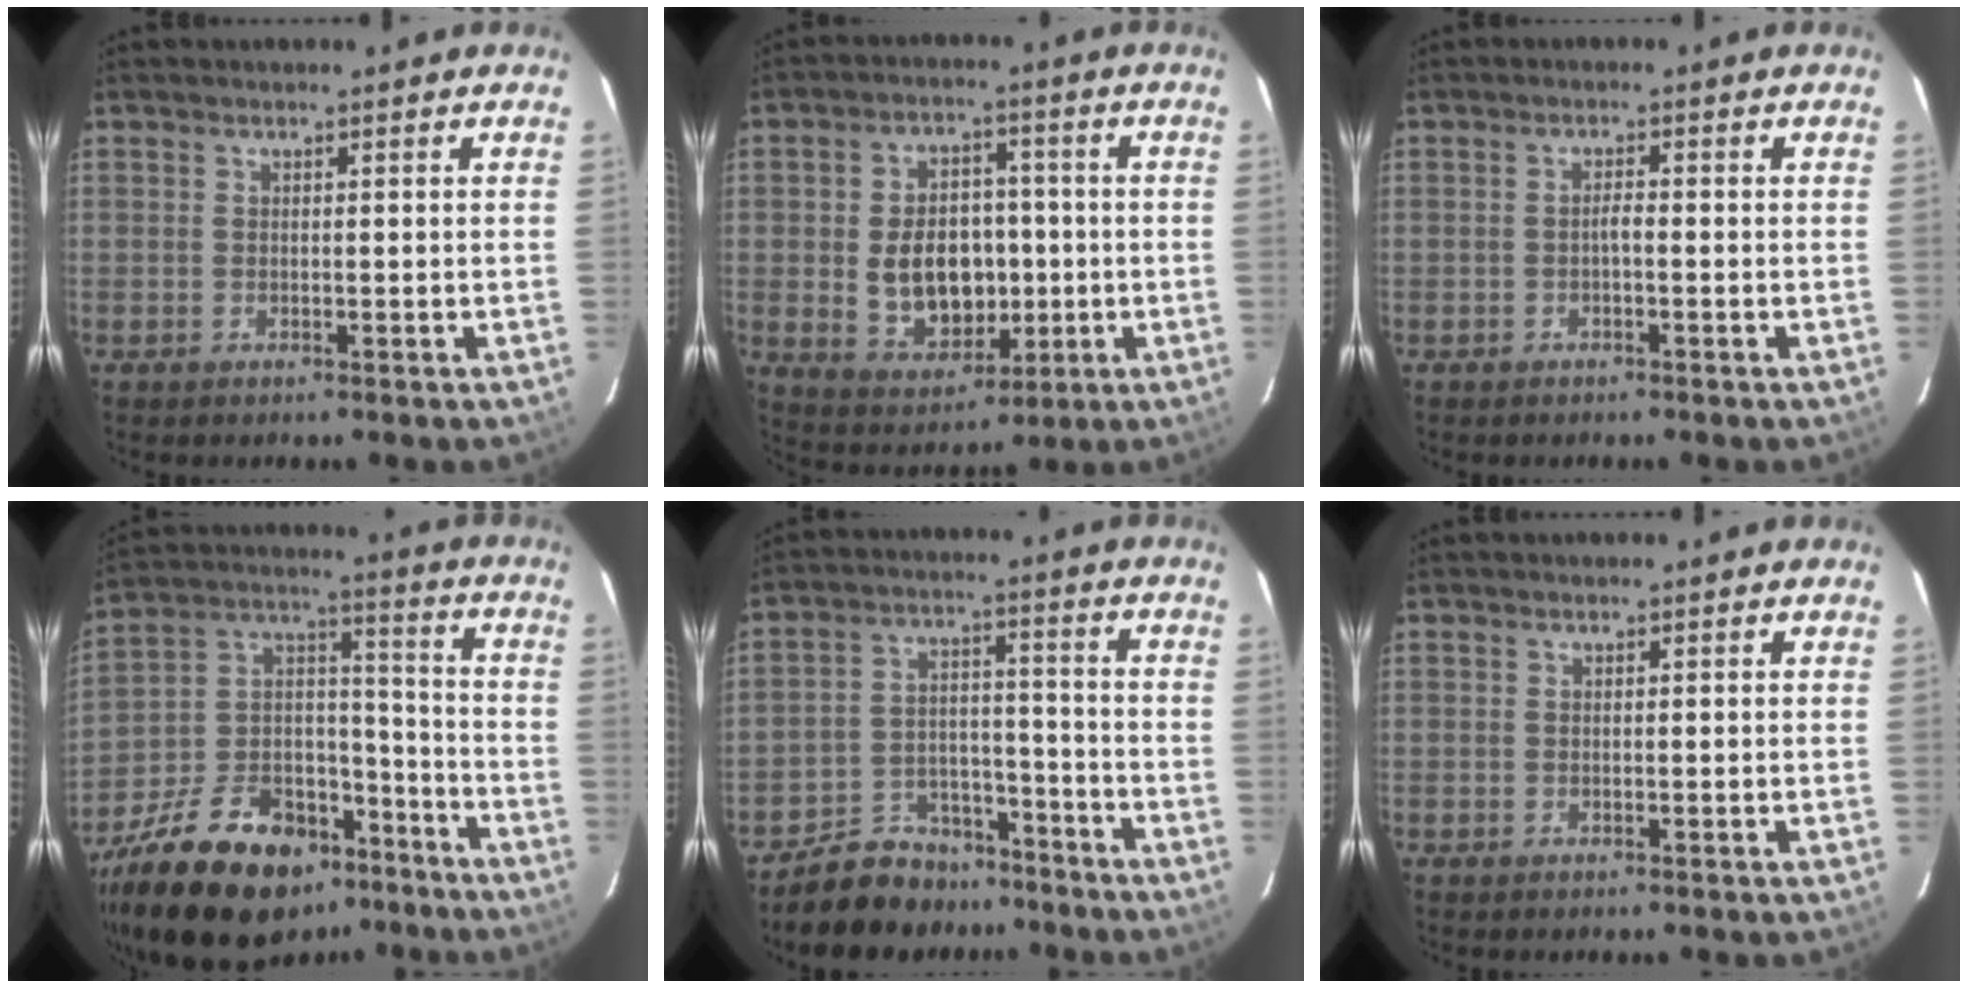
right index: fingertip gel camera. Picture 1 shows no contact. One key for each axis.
{"total": 12.3, "fx": -1.1, "fy": 8.8, "fz": 8.5, "tx": -0.172, "ty": 0.010, "tz": 0.006}
{"total": 1.1, "fx": -0.6, "fy": 0.2, "fz": 0.9, "tx": -0.017, "ty": 0.006, "tz": -0.012}
{"total": 27.9, "fx": -19.0, "fy": 14.2, "fz": 14.7, "tx": -0.307, "ty": 0.024, "tz": -0.293}
{"total": 11.8, "fx": -9.9, "fy": 6.0, "fz": 2.4, "tx": -0.066, "ty": 0.030, "tz": -0.144}
{"total": 0.0}